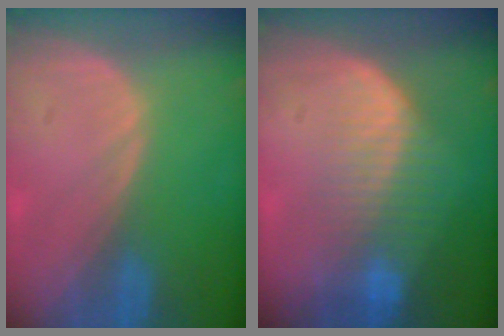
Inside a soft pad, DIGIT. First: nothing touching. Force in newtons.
{"total": 7.8, "press": 6.9, "slide": 3.7}